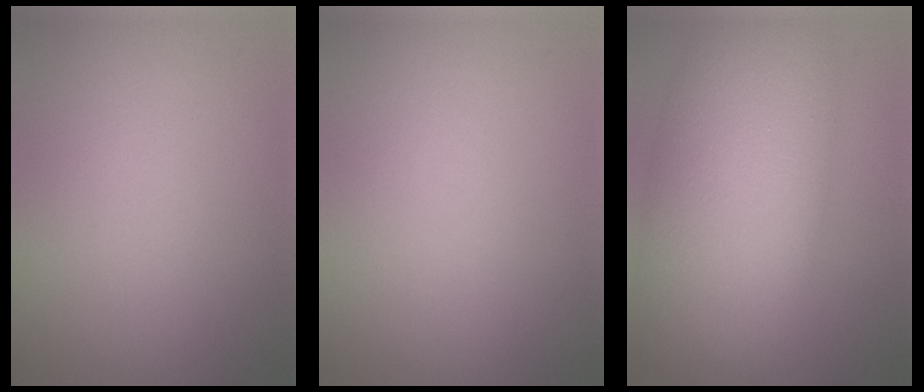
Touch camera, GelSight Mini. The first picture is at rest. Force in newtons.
{"total": 0.0}
{"total": 11.4, "press": 11.4, "slide": 0.6}